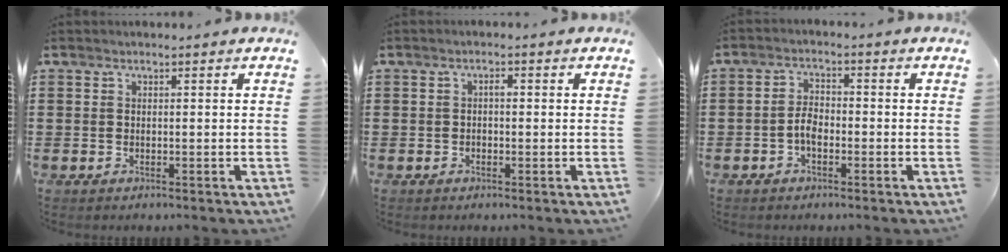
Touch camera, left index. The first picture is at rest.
{"total": 1.1, "force": [0.0, 0.5, 1.0], "torque": [-0.021, 0.002, -0.002]}
{"total": 3.2, "force": [-1.2, 1.4, 2.6], "torque": [-0.062, -0.001, -0.026]}